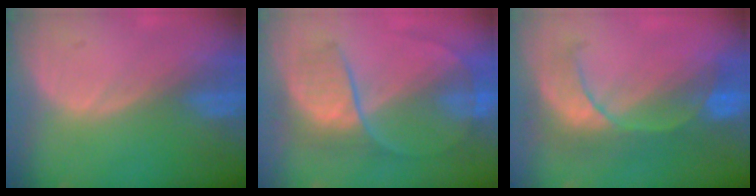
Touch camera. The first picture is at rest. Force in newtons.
{"total": 6.9, "press": 6.6, "slide": 1.7}
{"total": 8.1, "press": 7.9, "slide": 2.0}